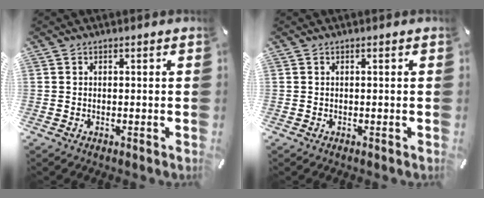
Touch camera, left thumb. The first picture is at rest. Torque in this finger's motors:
{"motor_torque": [-0.06, -0.20, 0.00, 0.00, 0.00]}